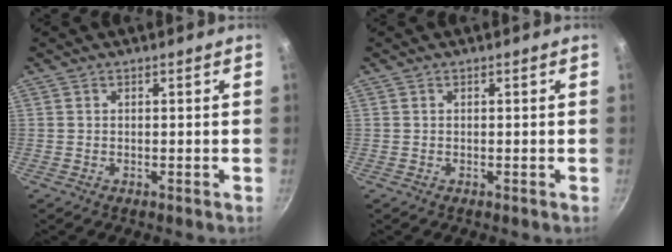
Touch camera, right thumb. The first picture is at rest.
{"total": 0.0}